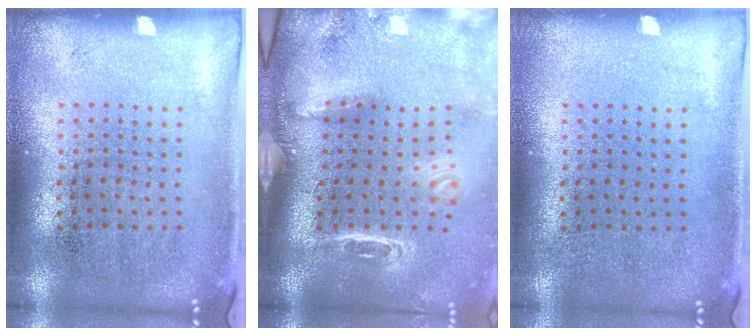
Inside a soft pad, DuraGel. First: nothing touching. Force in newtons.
{"total": 3.2, "press": 2.2, "slide": 2.3}
{"total": 0.0}